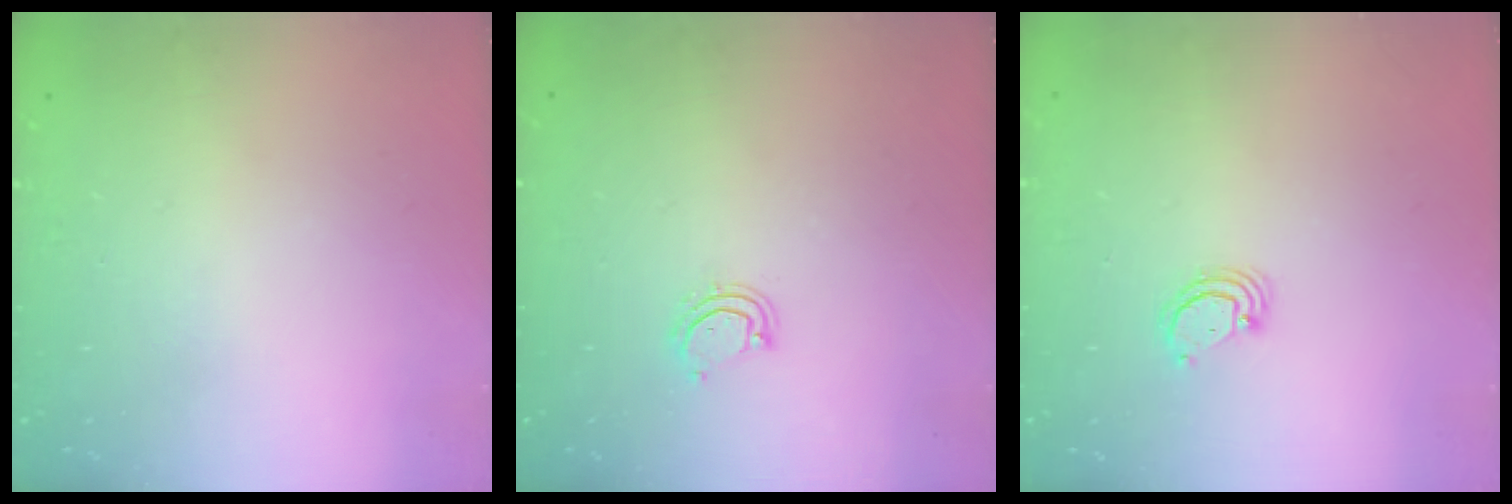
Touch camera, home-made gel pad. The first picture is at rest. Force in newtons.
{"total": 4.9, "press": 4.9, "slide": 0.3}
{"total": 2.4, "press": 2.4, "slide": 0.2}